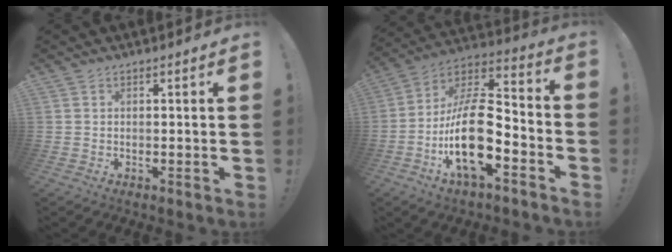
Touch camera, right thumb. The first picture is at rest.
{"total": 20.8, "force": [-6.3, 9.6, 17.4], "torque": [-0.335, 0.033, -0.102]}